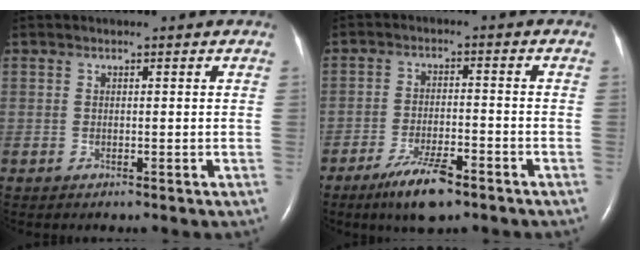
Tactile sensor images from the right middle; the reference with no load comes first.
{"total": 7.3, "force": [-5.0, 1.6, 5.1], "torque": [-0.102, -0.010, -0.084]}